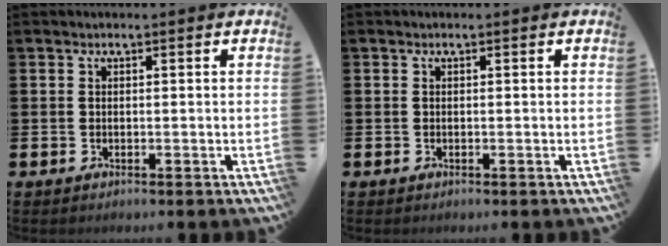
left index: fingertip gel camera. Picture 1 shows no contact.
{"total": 0.0}